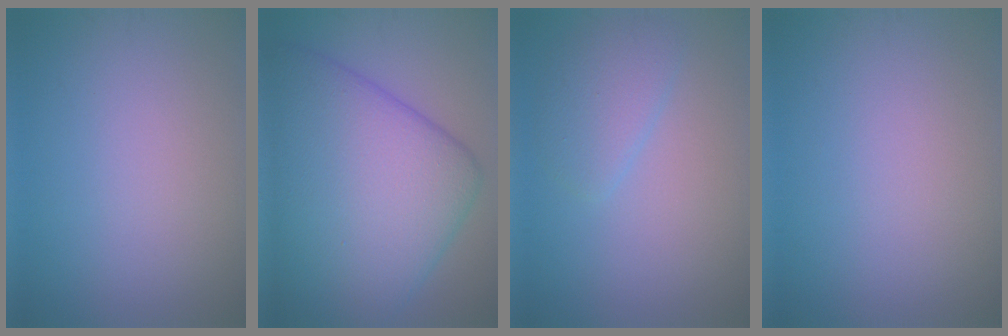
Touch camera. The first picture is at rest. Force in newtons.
{"total": 14.2, "press": 14.2, "slide": 0.2}
{"total": 2.5, "press": 2.5, "slide": 0.3}
{"total": 0.0}